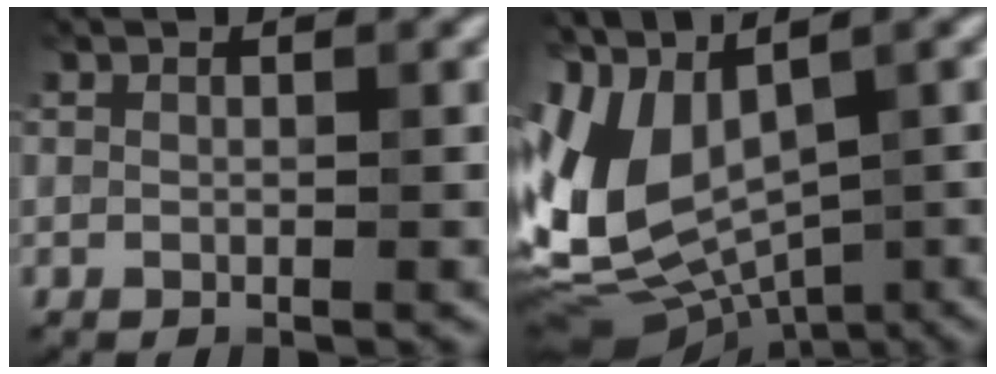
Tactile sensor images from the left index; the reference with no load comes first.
{"total": 9.7, "force": [0.0, 5.6, 7.9], "torque": [-0.167, -0.014, 0.016]}